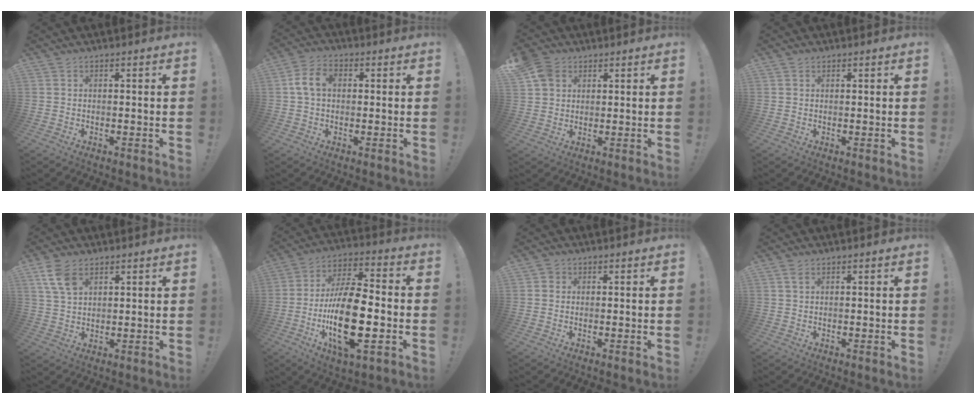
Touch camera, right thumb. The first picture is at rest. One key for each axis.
{"total": 7.7, "fx": 1.0, "fy": 5.2, "fz": 5.6, "tx": -0.114, "ty": 0.013, "tz": 0.018}
{"total": 6.7, "fx": 3.3, "fy": 5.2, "fz": 2.6, "tx": -0.047, "ty": -0.007, "tz": 0.070}
{"total": 0.8, "fx": 0.6, "fy": 0.4, "fz": 0.2, "tx": -0.004, "ty": 0.001, "tz": 0.012}
{"total": 7.6, "fx": 4.0, "fy": 4.4, "fz": 4.7, "tx": -0.086, "ty": -0.010, "tz": 0.081}
{"total": 22.1, "fx": -5.3, "fy": 8.7, "fz": 19.7, "tx": -0.373, "ty": 0.011, "tz": -0.085}
{"total": 1.3, "fx": 0.4, "fy": 1.2, "fz": 0.3, "tx": -0.002, "ty": 0.001, "tz": 0.006}
{"total": 1.7, "fx": 0.9, "fy": 0.7, "fz": 1.2, "tx": -0.023, "ty": 0.000, "tz": 0.016}